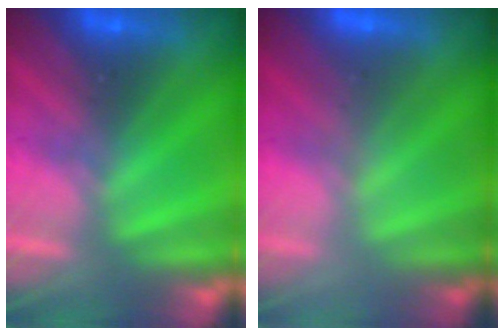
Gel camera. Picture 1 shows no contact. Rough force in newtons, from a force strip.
{"total": 2.3}